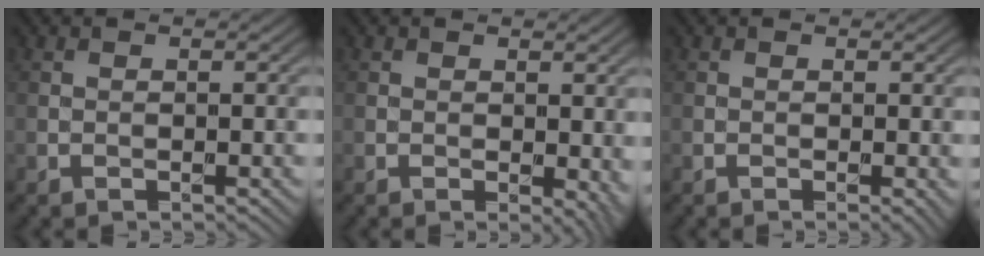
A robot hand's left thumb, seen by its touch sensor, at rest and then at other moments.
{"total": 2.9, "force": [-0.1, 1.6, 2.4], "torque": [-0.024, -0.007, 0.001]}
{"total": 1.0, "force": [-0.1, 0.3, 0.9], "torque": [-0.014, -0.006, -0.003]}